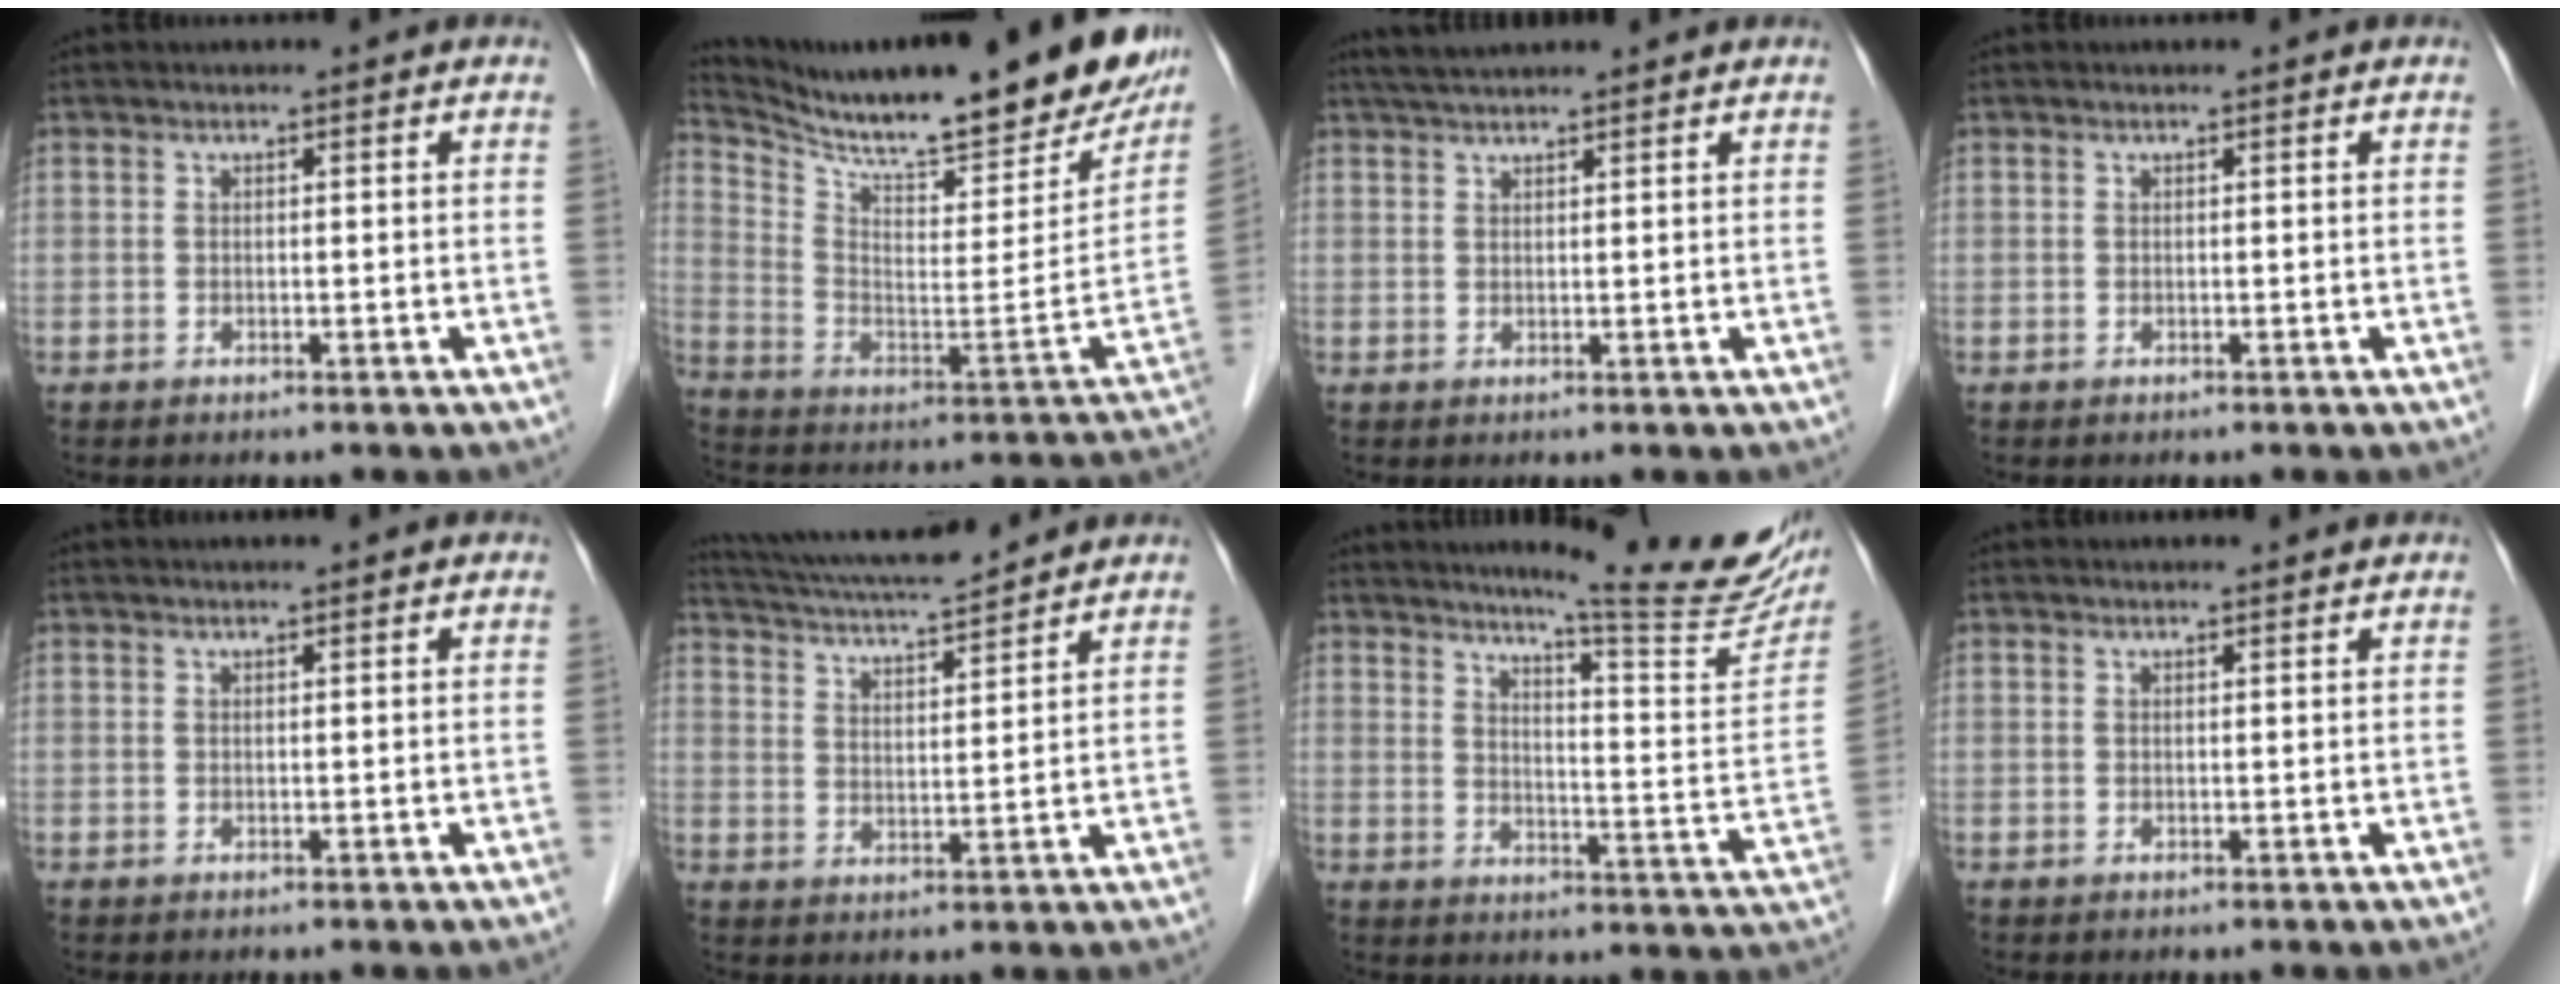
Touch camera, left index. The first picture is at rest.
{"total": 29.6, "force": [25.5, 3.9, 14.7], "torque": [-0.245, -0.087, 0.355]}
{"total": 5.0, "force": [4.5, 0.1, 2.2], "torque": [-0.034, 0.035, 0.076]}
{"total": 0.0}
{"total": 1.3, "force": [1.2, 0.0, 0.6], "torque": [-0.008, 0.016, 0.020]}
{"total": 12.7, "force": [11.7, 0.7, 4.8], "torque": [-0.096, 0.019, 0.193]}
{"total": 20.1, "force": [17.0, 0.6, 10.7], "torque": [-0.138, -0.073, 0.207]}
{"total": 1.6, "force": [1.6, 0.0, 0.2], "torque": [-0.009, 0.002, 0.019]}